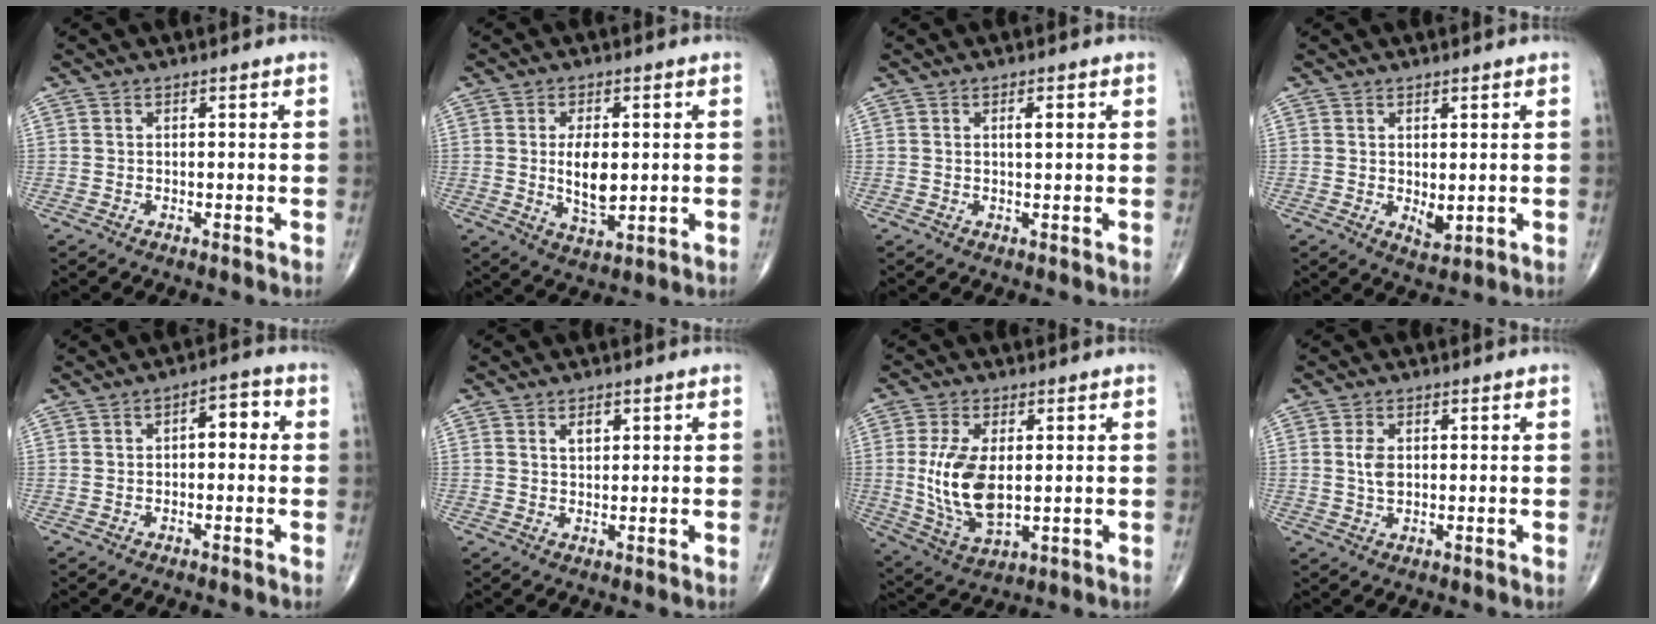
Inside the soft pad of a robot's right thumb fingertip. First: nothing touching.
{"total": 7.8, "force": [0.3, 3.9, 6.7], "torque": [-0.106, -0.013, 0.010]}
{"total": 2.0, "force": [0.6, 0.5, 1.8], "torque": [-0.029, 0.000, 0.007]}
{"total": 3.0, "force": [0.2, 1.6, 2.6], "torque": [-0.031, -0.011, 0.010]}
{"total": 4.4, "force": [0.3, 2.3, 3.8], "torque": [-0.035, 0.019, -0.006]}
{"total": 1.9, "force": [1.0, 1.0, 1.3], "torque": [-0.016, -0.004, 0.017]}
{"total": 12.4, "force": [0.5, 6.4, 10.6], "torque": [-0.211, -0.015, 0.020]}
{"total": 3.1, "force": [0.5, 1.8, 2.4], "torque": [-0.043, -0.004, 0.010]}